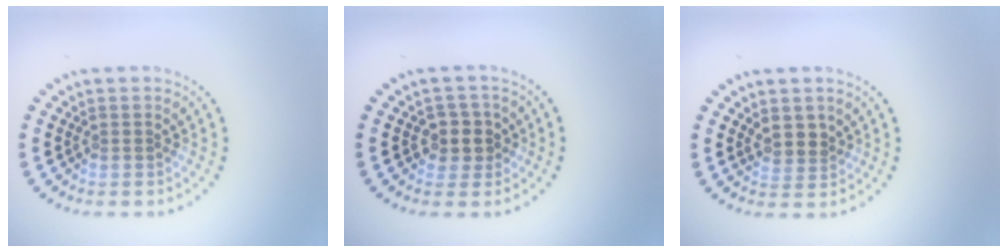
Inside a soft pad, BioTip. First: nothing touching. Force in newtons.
{"total": 2.3, "press": 2.0, "slide": 1.0}
{"total": 1.7, "press": 1.4, "slide": 1.0}